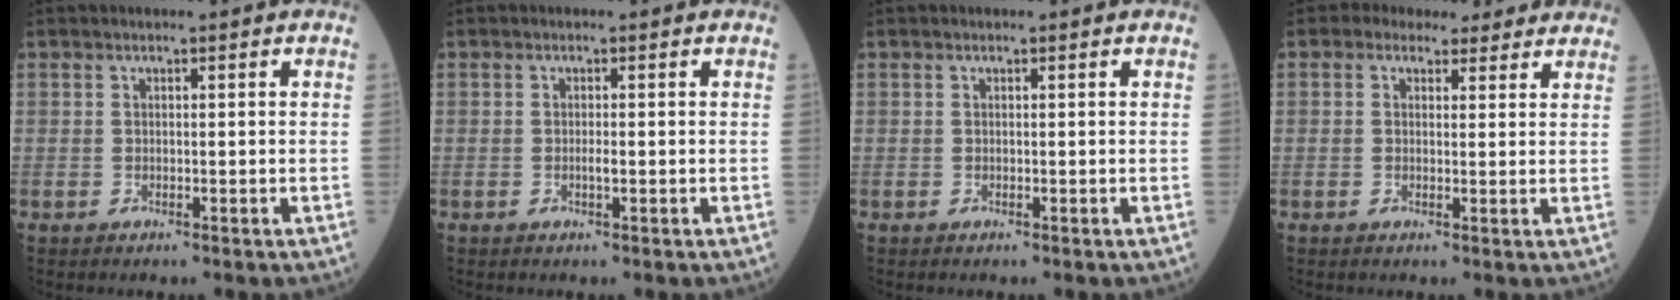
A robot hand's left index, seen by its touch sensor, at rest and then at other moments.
{"total": 1.0, "force": [-0.2, 0.1, 0.9], "torque": [-0.020, -0.001, -0.004]}
{"total": 0.0}
{"total": 6.9, "force": [5.8, 3.4, 1.7], "torque": [-0.014, 0.024, 0.066]}